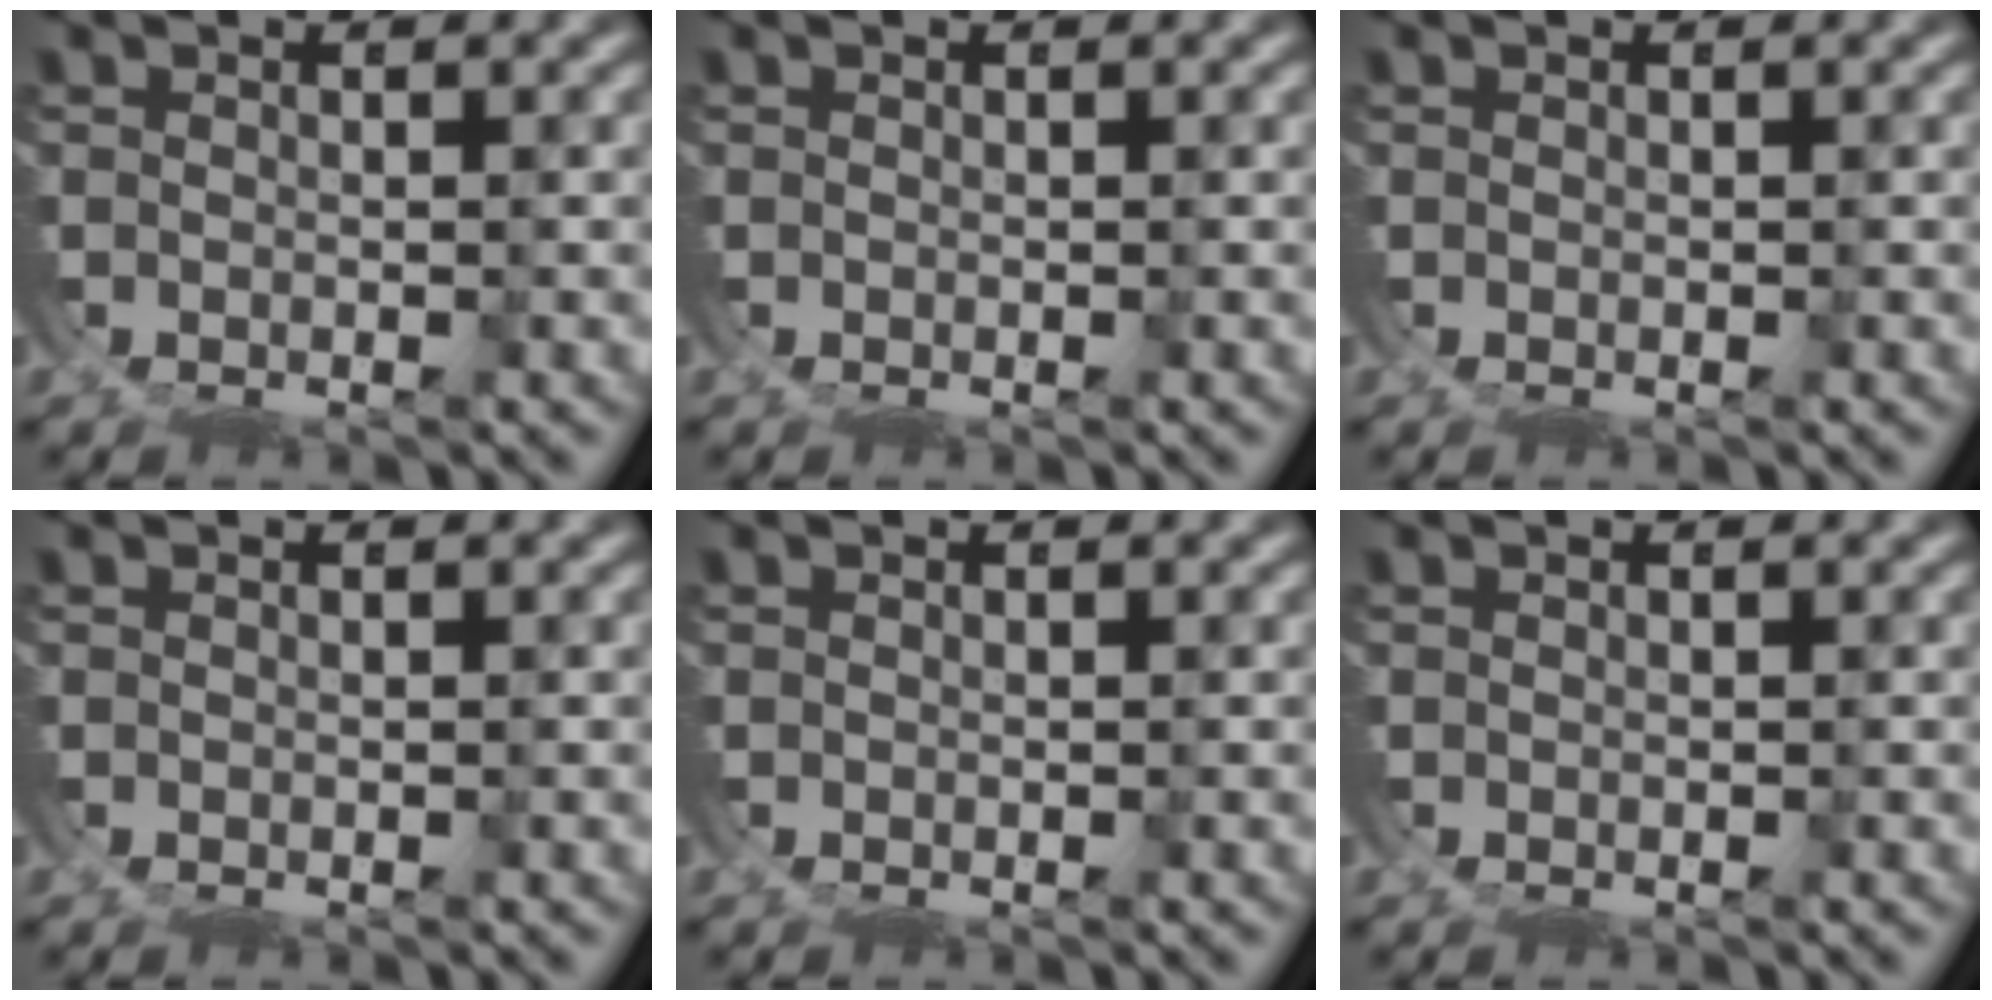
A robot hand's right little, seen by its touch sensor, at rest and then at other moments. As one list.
[{"total": 0.0}, {"total": 0.0}, {"total": 0.0}, {"total": 0.0}, {"total": 0.0}]